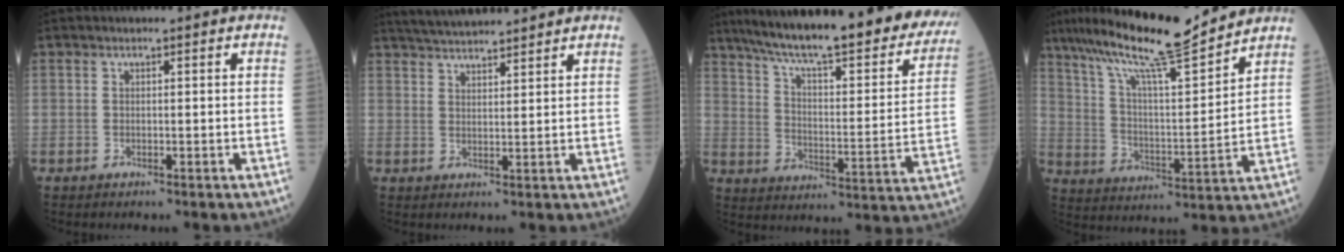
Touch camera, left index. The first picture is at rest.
{"total": 10.5, "force": [9.6, 1.4, 4.0], "torque": [-0.071, 0.026, 0.159]}
{"total": 33.6, "force": [27.3, 5.9, 18.6], "torque": [-0.284, -0.042, 0.361]}
{"total": 18.0, "force": [15.3, 1.1, 9.4], "torque": [-0.167, 0.012, 0.266]}